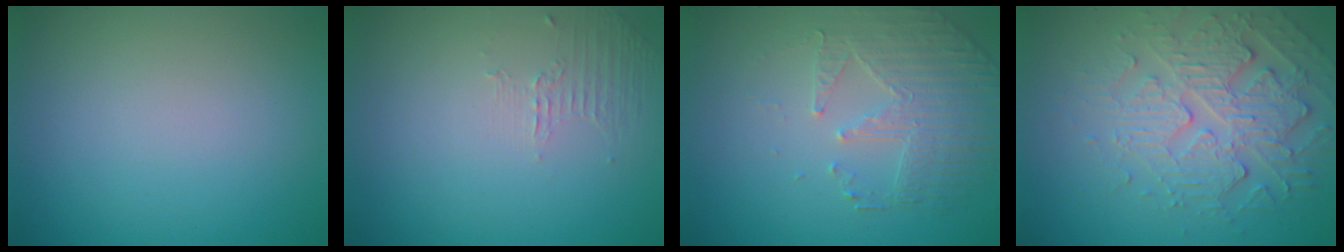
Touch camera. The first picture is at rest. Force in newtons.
{"total": 1.1, "press": 0.2, "slide": 1.0}
{"total": 2.5, "press": 2.2, "slide": 1.2}
{"total": 5.0, "press": 4.3, "slide": 2.6}